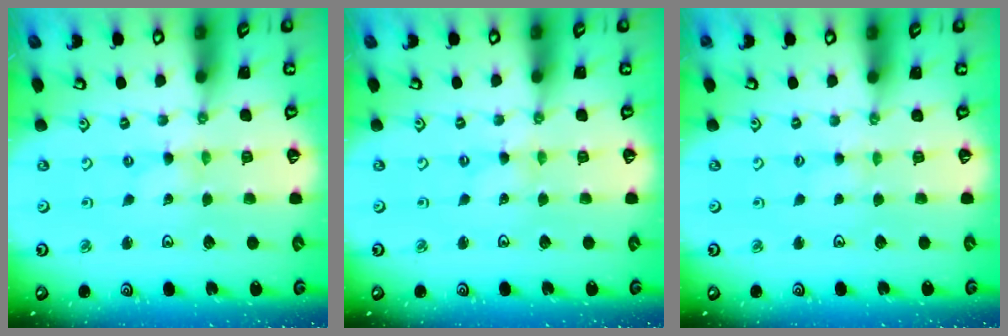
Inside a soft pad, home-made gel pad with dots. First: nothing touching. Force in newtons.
{"total": 0.0}
{"total": 1.5, "press": 1.4, "slide": 0.3}